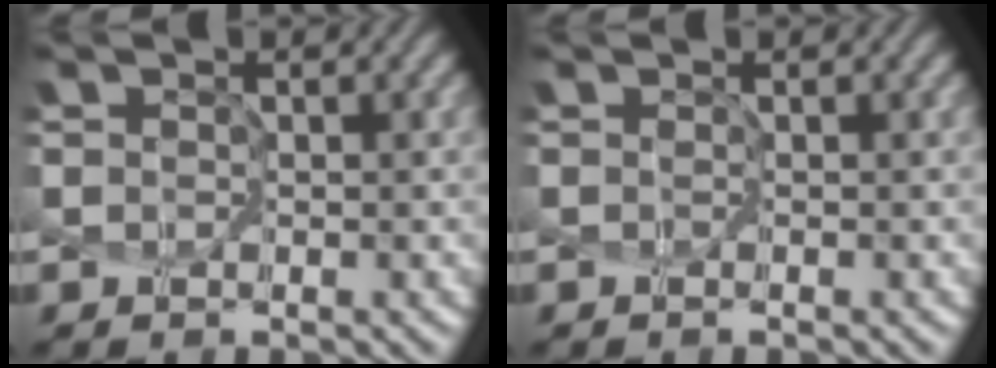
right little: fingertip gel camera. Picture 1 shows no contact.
{"total": 1.5, "force": [0.1, -1.4, -0.4], "torque": [0.012, -0.012, 0.007]}